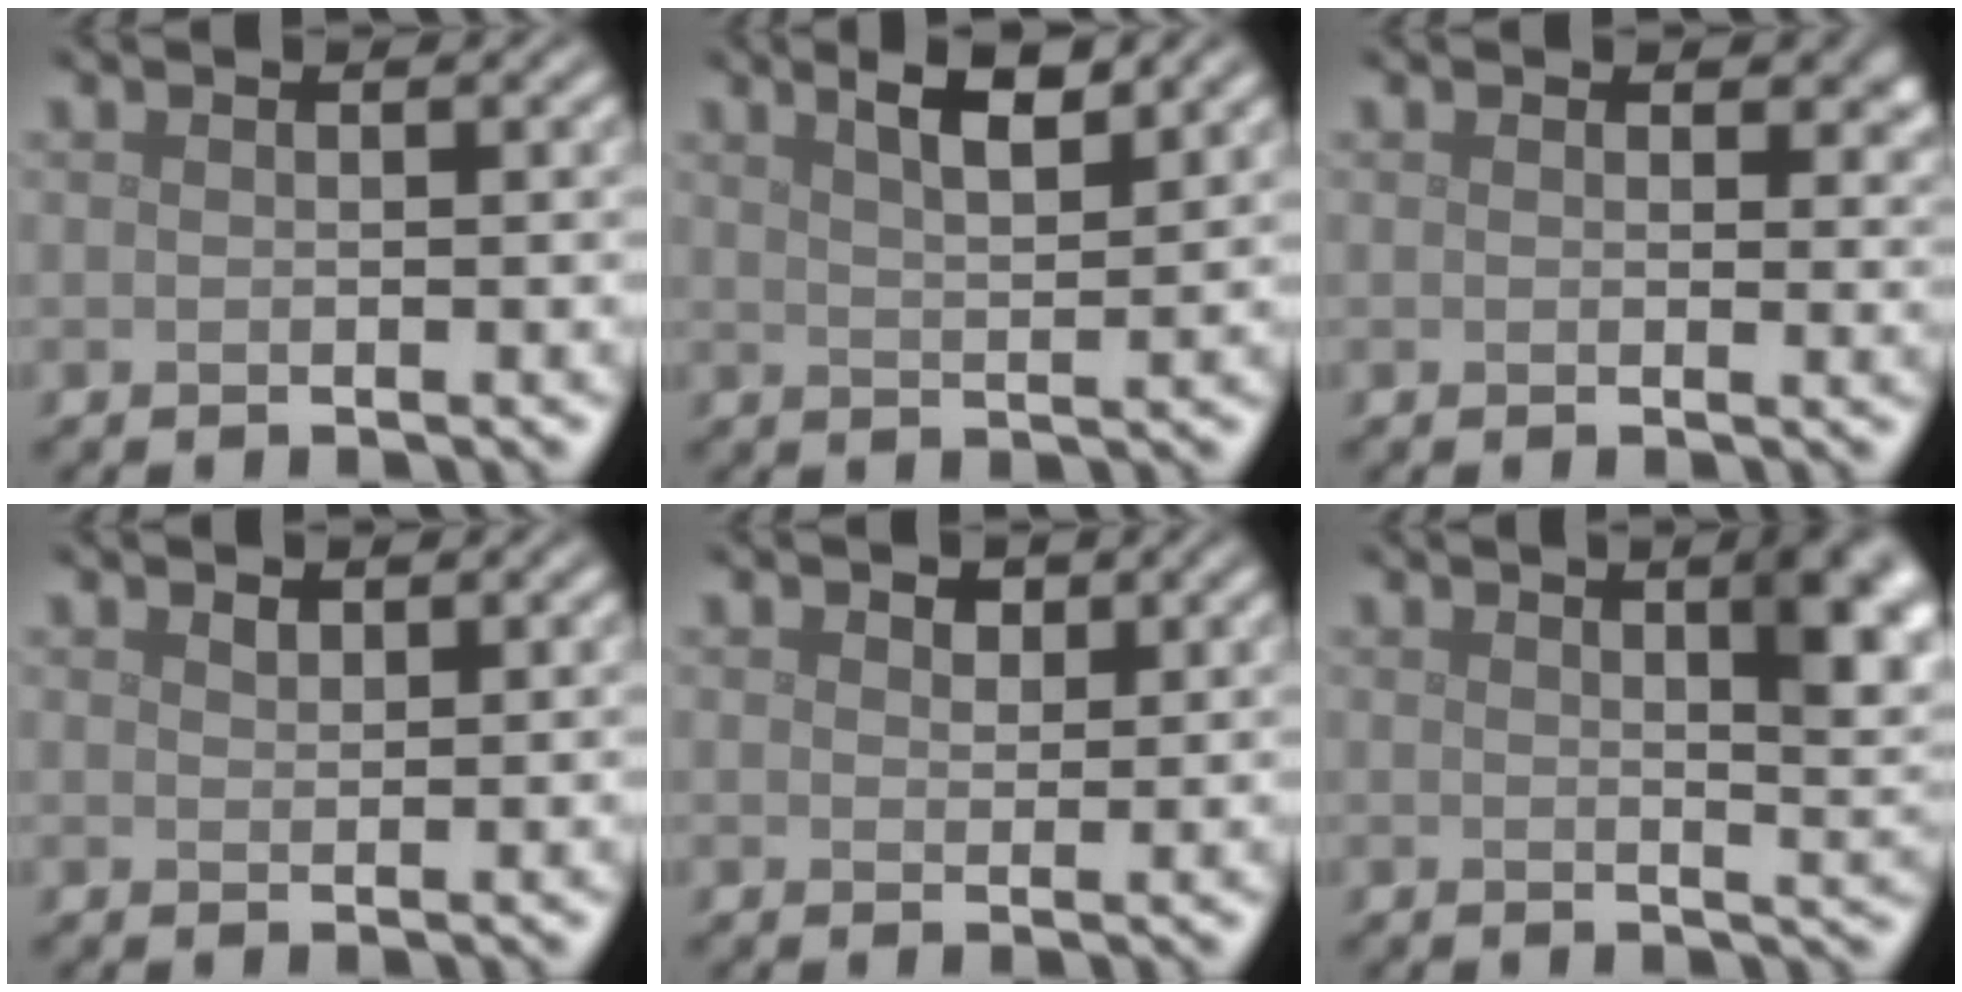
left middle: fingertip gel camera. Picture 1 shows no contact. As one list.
[{"total": 3.8, "force": [2.5, 1.0, 2.7], "torque": [-0.039, 0.009, 0.039]}, {"total": 1.7, "force": [0.8, 1.1, 0.9], "torque": [-0.008, -0.007, 0.005]}, {"total": 0.6, "force": [0.5, 0.3, 0.1], "torque": [-0.005, -0.001, 0.013]}, {"total": 1.3, "force": [0.8, 0.9, 0.6], "torque": [-0.010, -0.003, 0.012]}, {"total": 5.9, "force": [2.2, 2.0, 5.2], "torque": [-0.045, 0.003, 0.029]}]